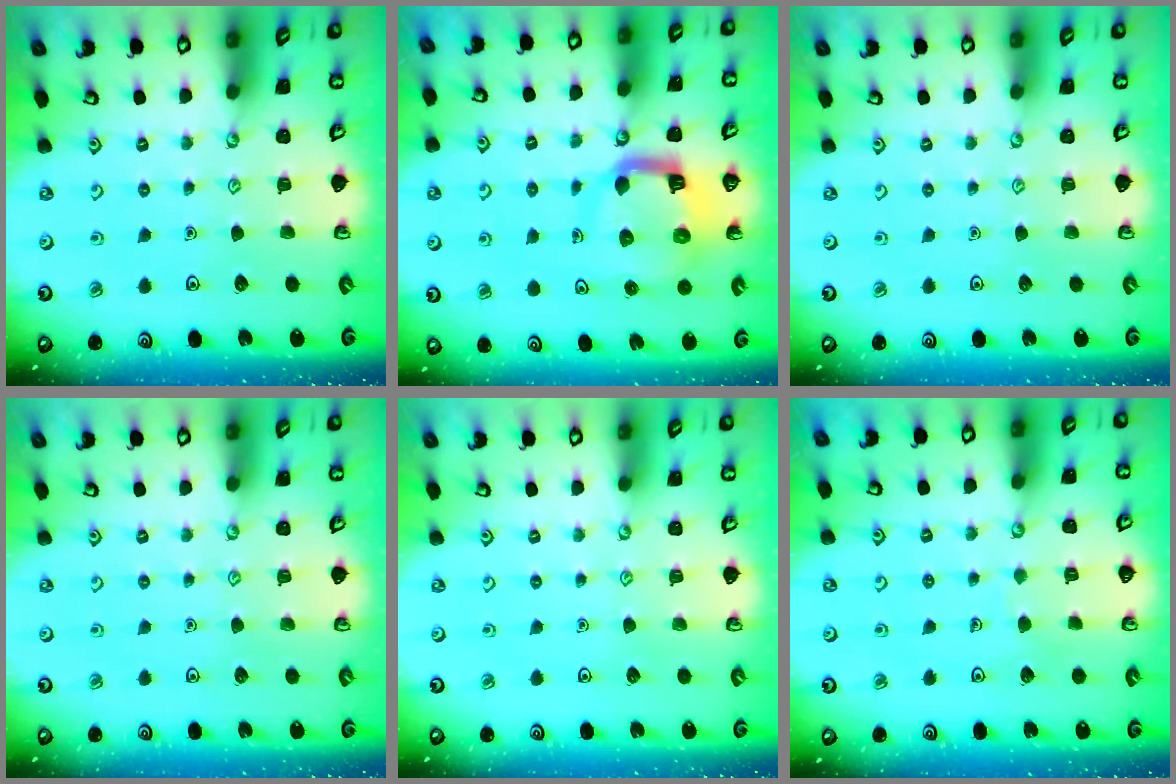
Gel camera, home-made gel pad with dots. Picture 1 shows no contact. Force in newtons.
{"total": 10.0, "press": 9.9, "slide": 1.2}
{"total": 0.0}
{"total": 0.0}
{"total": 0.0}
{"total": 1.8, "press": 1.8, "slide": 0.0}